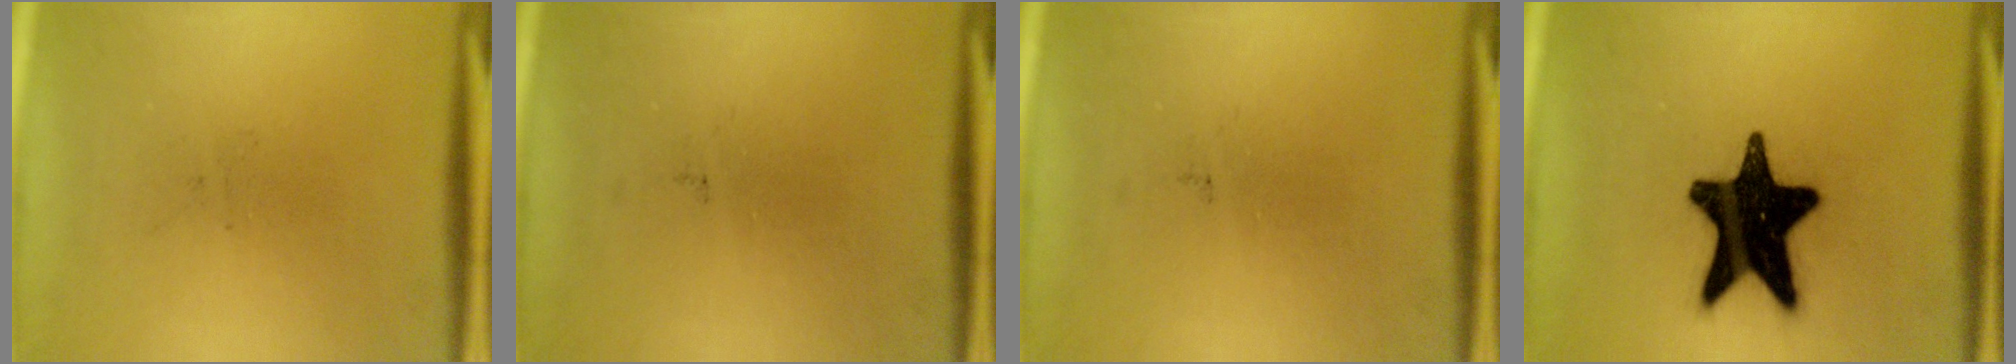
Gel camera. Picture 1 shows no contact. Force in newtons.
{"total": 0.0}
{"total": 0.0}
{"total": 19.7}